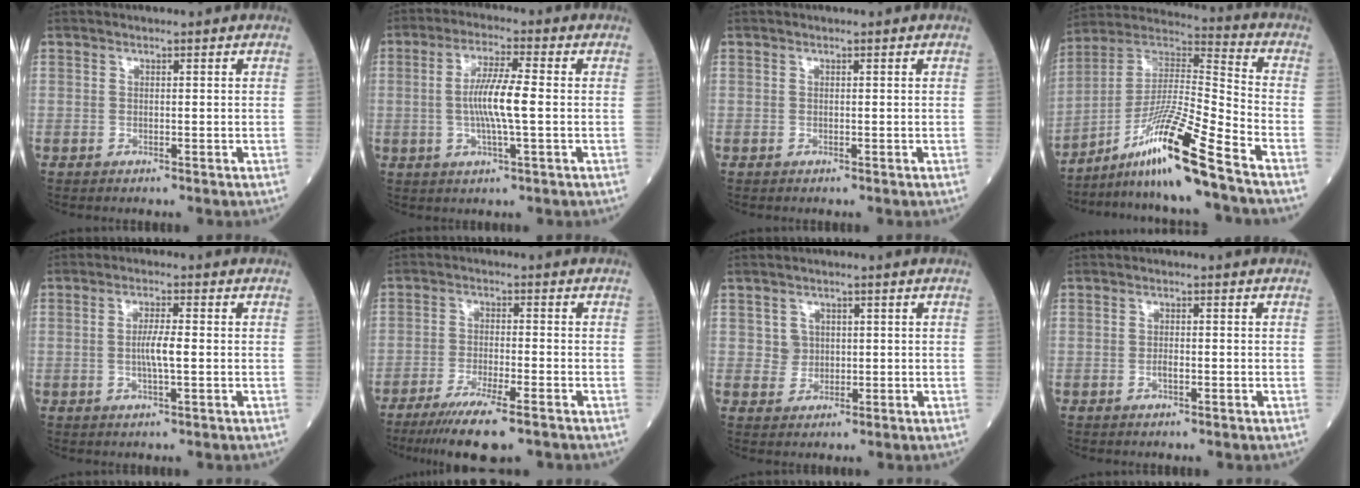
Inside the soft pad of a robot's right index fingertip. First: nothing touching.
{"total": 7.5, "force": [-0.4, 0.2, 7.5], "torque": [-0.148, -0.001, -0.011]}
{"total": 0.0}
{"total": 15.3, "force": [-10.2, -1.5, 11.4], "torque": [-0.220, 0.002, -0.182]}
{"total": 3.5, "force": [-0.4, 0.1, 3.5], "torque": [-0.070, -0.002, -0.008]}
{"total": 9.7, "force": [-7.1, 0.8, 6.6], "torque": [-0.114, -0.025, -0.114]}
{"total": 2.1, "force": [0.3, 2.1, 0.2], "torque": [-0.005, 0.001, 0.007]}
{"total": 1.1, "force": [-0.5, 0.1, 0.9], "torque": [-0.022, 0.000, -0.009]}